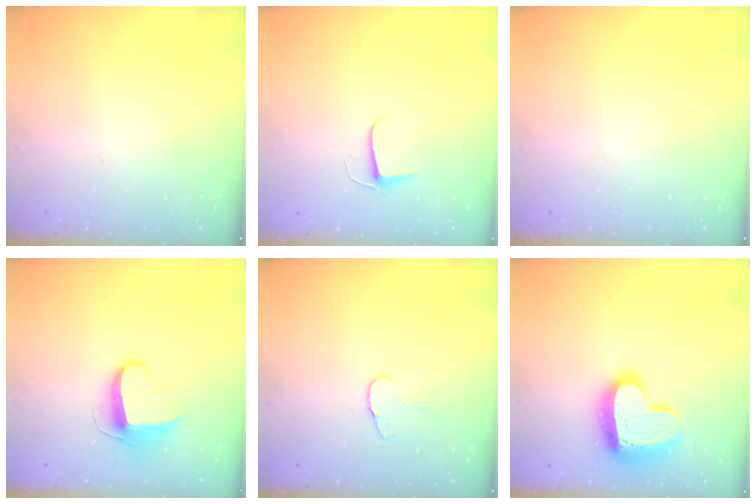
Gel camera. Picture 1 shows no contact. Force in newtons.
{"total": 5.5, "press": 5.5, "slide": 0.5}
{"total": 0.0}
{"total": 9.2, "press": 9.2, "slide": 0.3}
{"total": 5.6, "press": 5.6, "slide": 0.4}
{"total": 16.2, "press": 16.1, "slide": 1.4}